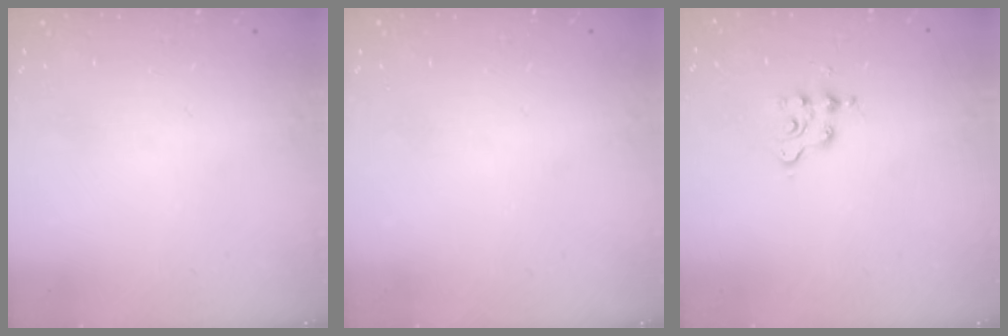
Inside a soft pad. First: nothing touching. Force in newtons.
{"total": 0.0}
{"total": 3.3, "press": 3.2, "slide": 0.5}